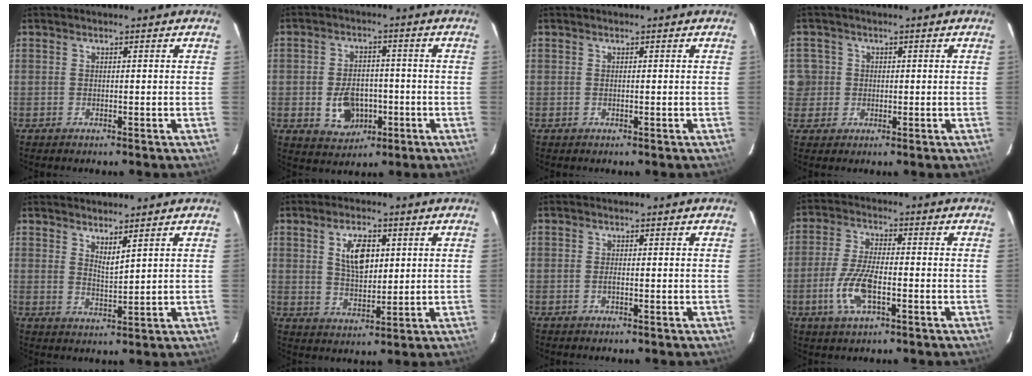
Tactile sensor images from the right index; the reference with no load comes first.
{"total": 8.4, "force": [-2.4, 6.2, 5.0], "torque": [-0.103, 0.005, -0.026]}
{"total": 0.0}
{"total": 4.4, "force": [-0.1, 4.4, 0.4], "torque": [0.007, 0.027, 0.005]}
{"total": 3.3, "force": [2.7, 0.3, 2.0], "torque": [-0.033, -0.005, 0.044]}
{"total": 7.7, "force": [2.5, 3.8, 6.2], "torque": [-0.111, 0.006, 0.049]}
{"total": 0.6, "force": [-0.3, 0.2, 0.5], "torque": [-0.010, -0.001, -0.005]}
{"total": 9.0, "force": [-3.1, 3.4, 7.8], "torque": [-0.168, -0.003, -0.061]}